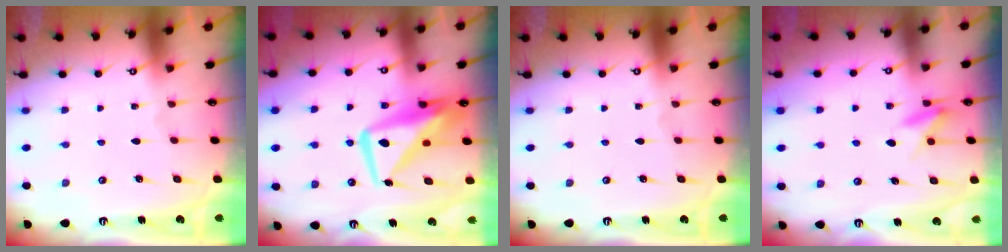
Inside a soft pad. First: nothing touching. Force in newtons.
{"total": 12.5, "press": 12.4, "slide": 1.4}
{"total": 0.0}
{"total": 7.7, "press": 7.5, "slide": 1.8}